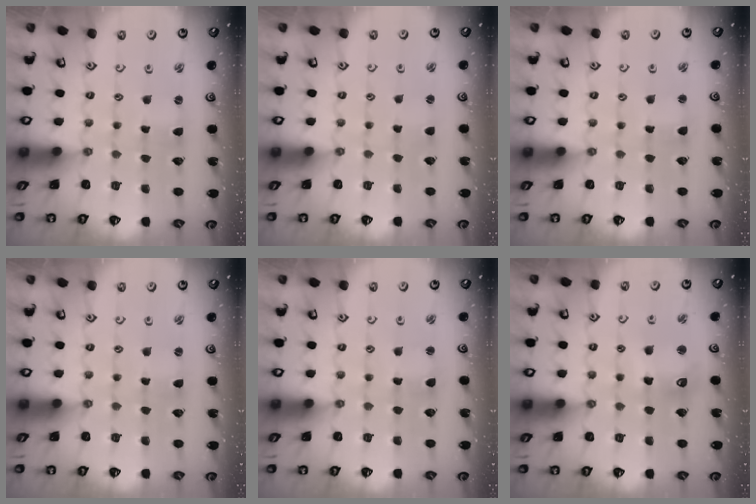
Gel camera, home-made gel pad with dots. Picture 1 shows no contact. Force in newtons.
{"total": 1.6, "press": 1.6, "slide": 0.3}
{"total": 1.6, "press": 1.6, "slide": 0.3}
{"total": 0.0}
{"total": 0.9, "press": 0.9, "slide": 0.3}
{"total": 8.9, "press": 8.8, "slide": 1.7}